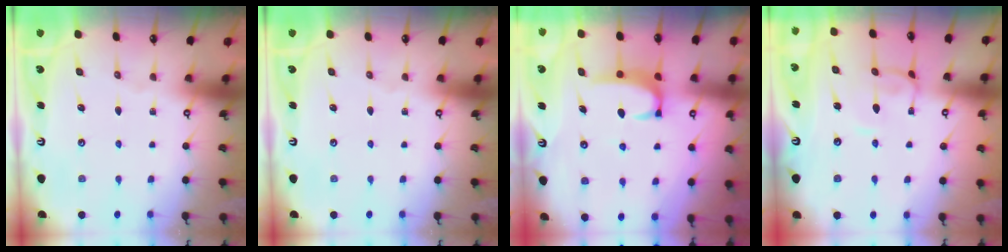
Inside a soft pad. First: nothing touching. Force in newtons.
{"total": 0.0}
{"total": 2.9, "press": 2.9, "slide": 0.6}
{"total": 2.0, "press": 2.0, "slide": 0.5}